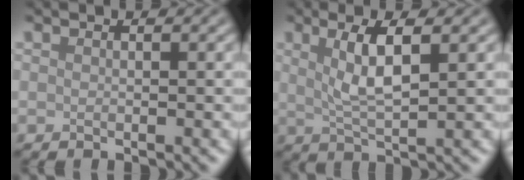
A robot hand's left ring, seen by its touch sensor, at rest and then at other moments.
{"total": 4.2, "force": [1.3, 1.0, 3.9], "torque": [-0.077, -0.002, 0.026]}